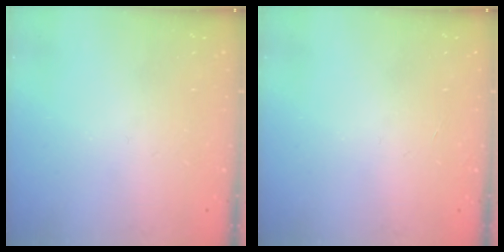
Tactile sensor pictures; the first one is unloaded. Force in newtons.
{"total": 0.0}